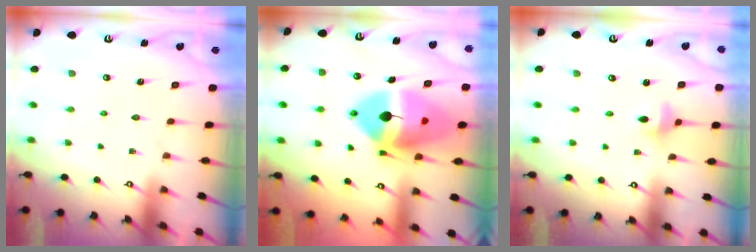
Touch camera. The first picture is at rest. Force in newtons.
{"total": 19.4, "press": 19.2, "slide": 3.2}
{"total": 3.0, "press": 3.0, "slide": 0.2}